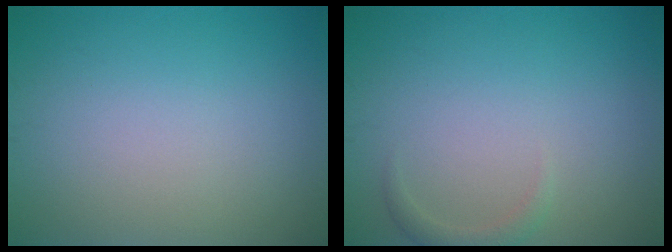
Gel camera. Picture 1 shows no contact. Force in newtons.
{"total": 1.2, "press": 1.2, "slide": 0.2}